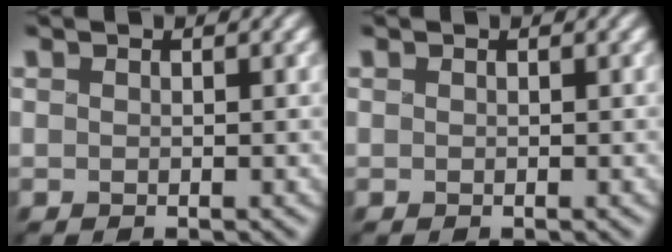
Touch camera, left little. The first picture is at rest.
{"total": 0.0}